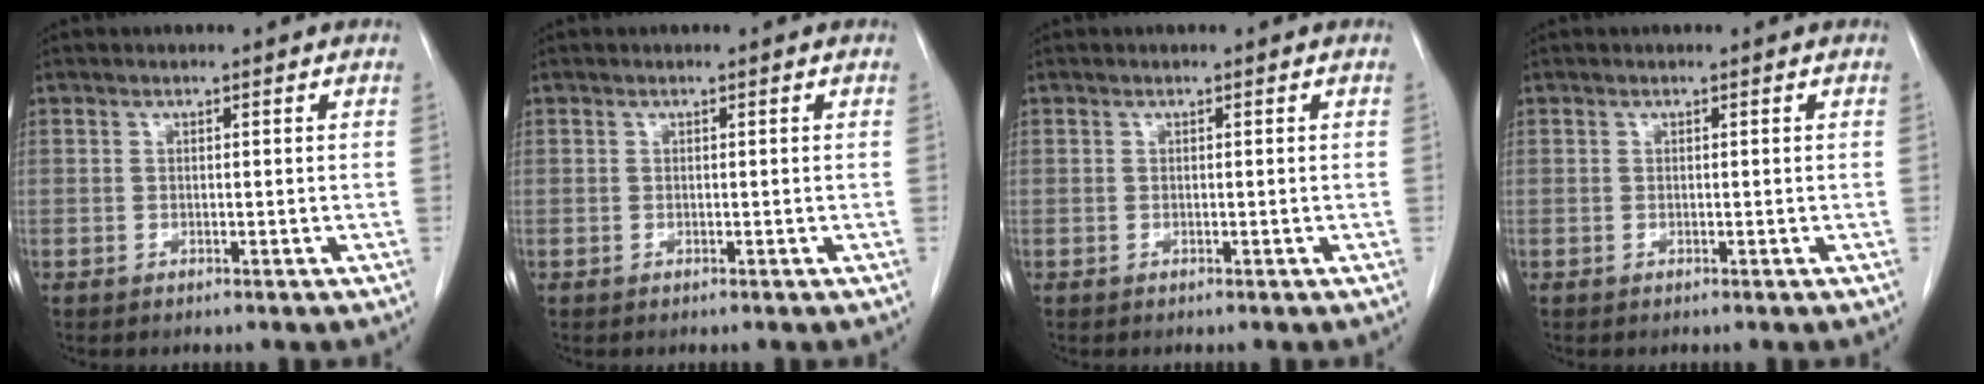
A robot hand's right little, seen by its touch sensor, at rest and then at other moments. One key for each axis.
{"total": 0.0}
{"total": 0.0}
{"total": 0.0}